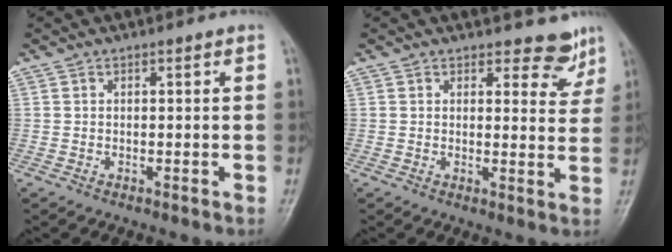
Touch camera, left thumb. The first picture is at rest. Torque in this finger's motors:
{"motor_torque": [-0.59, -0.01, -0.35, -0.26, 0.09]}